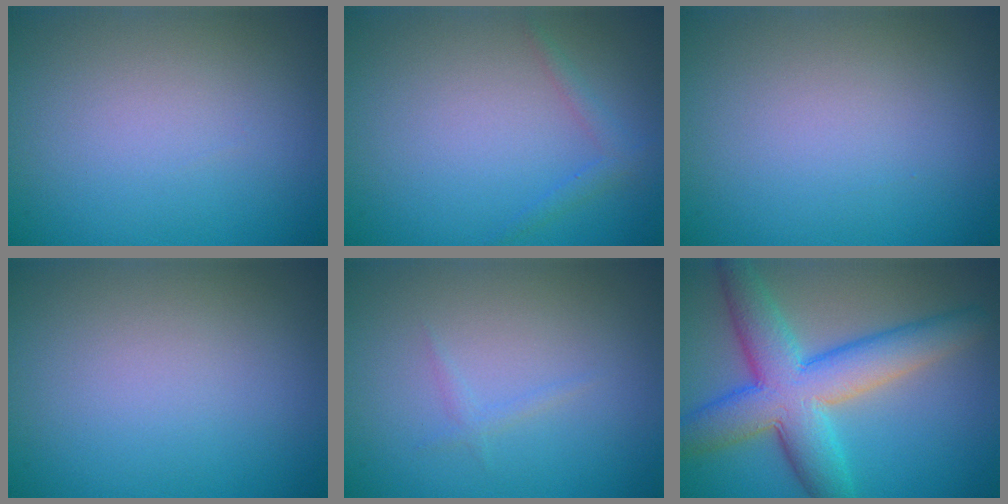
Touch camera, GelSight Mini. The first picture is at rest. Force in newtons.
{"total": 1.2, "press": 1.2, "slide": 0.1}
{"total": 0.0}
{"total": 0.0}
{"total": 0.7, "press": 0.7, "slide": 0.1}
{"total": 8.7, "press": 8.7, "slide": 0.3}